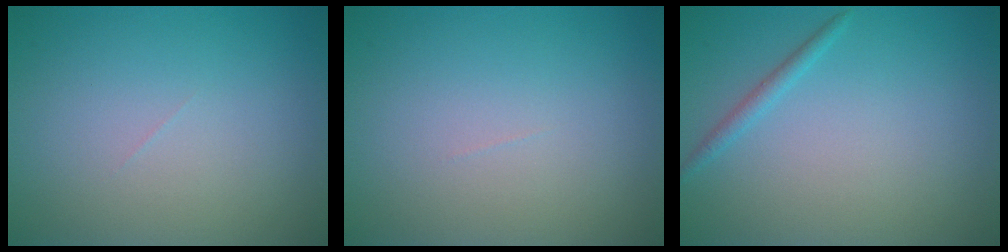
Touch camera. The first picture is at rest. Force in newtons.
{"total": 0.0}
{"total": 1.1, "press": 1.1, "slide": 0.0}